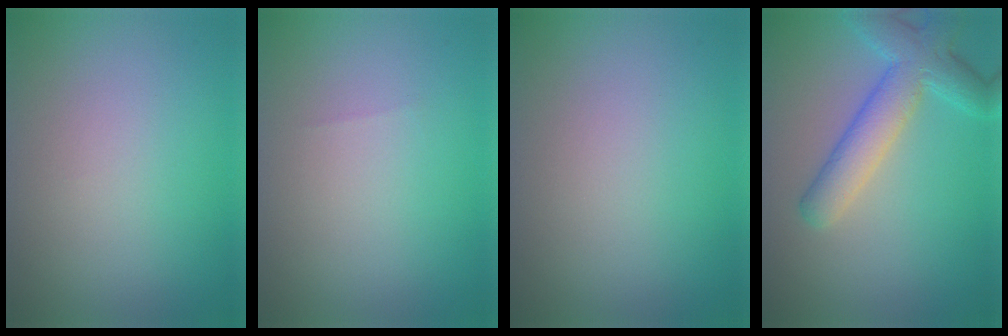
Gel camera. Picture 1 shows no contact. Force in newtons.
{"total": 0.0}
{"total": 0.0}
{"total": 5.1, "press": 5.1, "slide": 0.2}